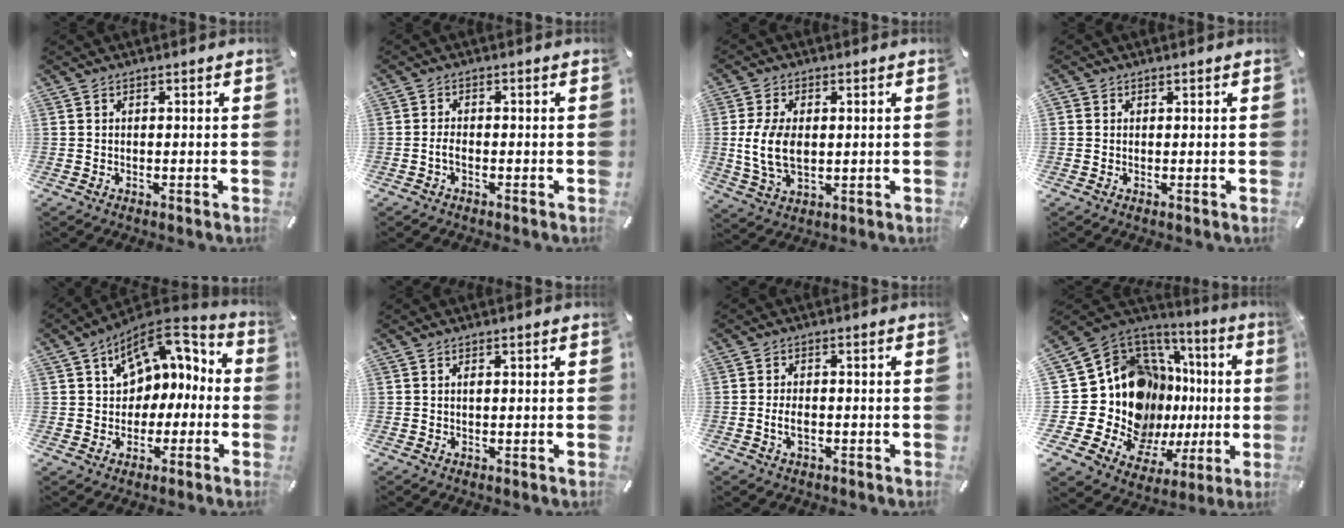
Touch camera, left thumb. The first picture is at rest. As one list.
[{"total": 2.0, "force": [-0.9, 1.0, 1.5], "torque": [-0.036, 0.003, -0.020]}, {"total": 9.5, "force": [0.6, 5.7, 7.6], "torque": [-0.177, 0.000, 0.008]}, {"total": 0.5, "force": [0.2, 0.5, 0.1], "torque": [0.001, 0.003, 0.003]}, {"total": 10.6, "force": [4.5, 8.4, 4.6], "torque": [-0.067, -0.026, 0.084]}, {"total": 0.7, "force": [0.2, 0.1, 0.6], "torque": [-0.013, -0.001, 0.004]}, {"total": 3.3, "force": [-1.1, 1.9, 2.4], "torque": [-0.051, 0.004, -0.020]}, {"total": 21.0, "force": [1.6, 15.5, 14.0], "torque": [-0.239, -0.106, 0.078]}]